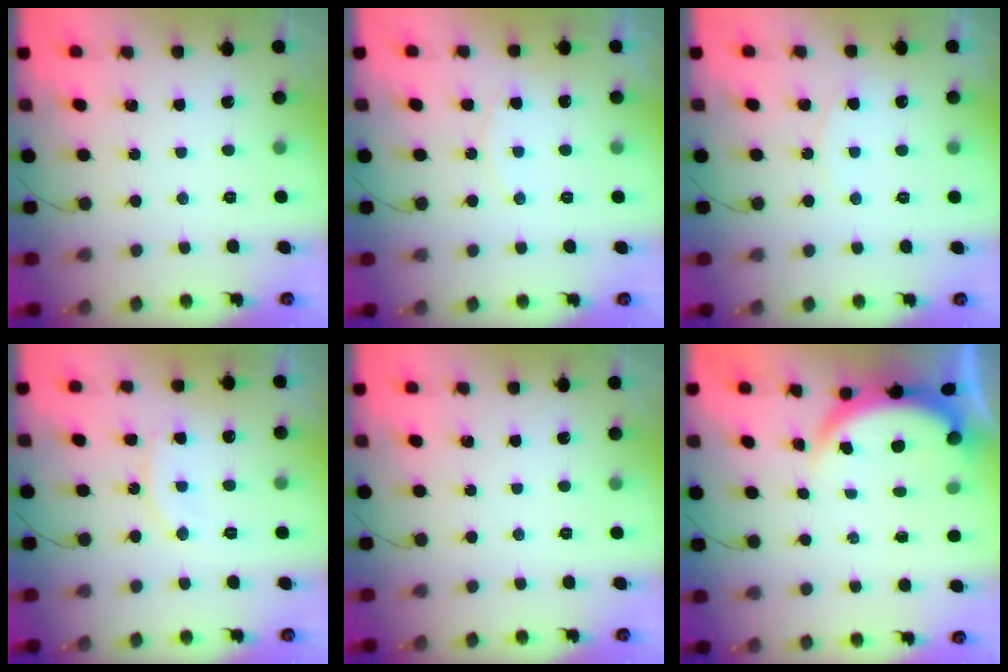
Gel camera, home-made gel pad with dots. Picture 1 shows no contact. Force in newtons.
{"total": 4.7, "press": 4.6, "slide": 0.3}
{"total": 3.3, "press": 3.3, "slide": 0.5}
{"total": 8.5, "press": 8.5, "slide": 0.4}
{"total": 0.0}
{"total": 4.2, "press": 4.0, "slide": 1.3}